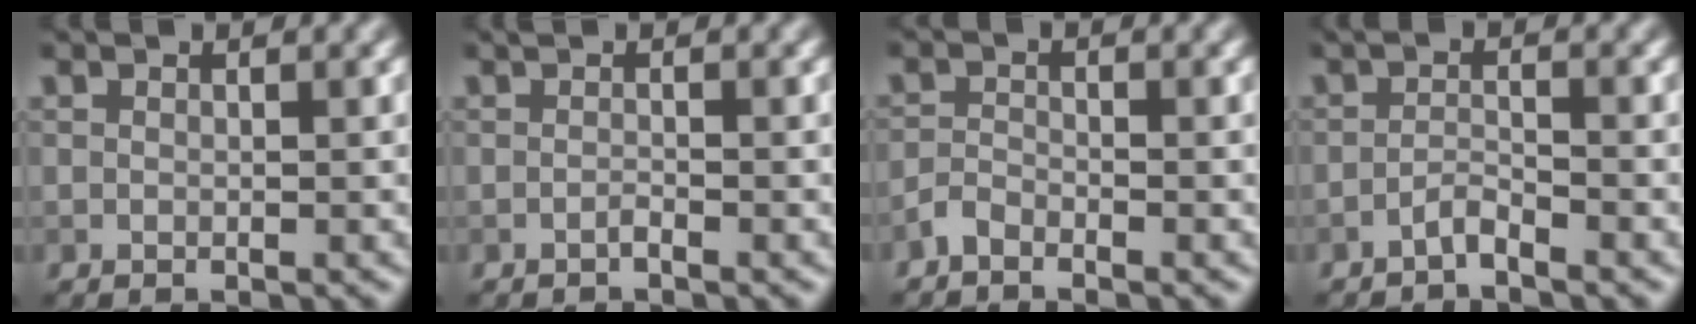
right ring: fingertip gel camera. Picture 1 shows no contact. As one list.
[{"total": 0.5, "force": [-0.4, 0.1, 0.4], "torque": [-0.009, 0.002, -0.008]}, {"total": 1.3, "force": [-1.2, 0.4, 0.5], "torque": [-0.007, 0.004, -0.028]}, {"total": 1.4, "force": [-1.1, 0.1, 0.9], "torque": [-0.017, 0.005, -0.027]}]